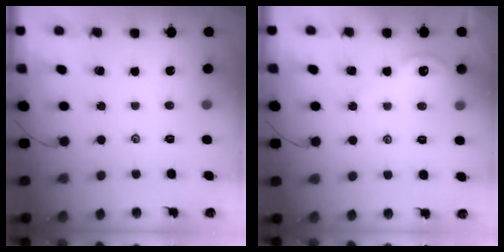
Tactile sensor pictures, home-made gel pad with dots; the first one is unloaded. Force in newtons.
{"total": 3.7, "press": 3.7, "slide": 0.6}